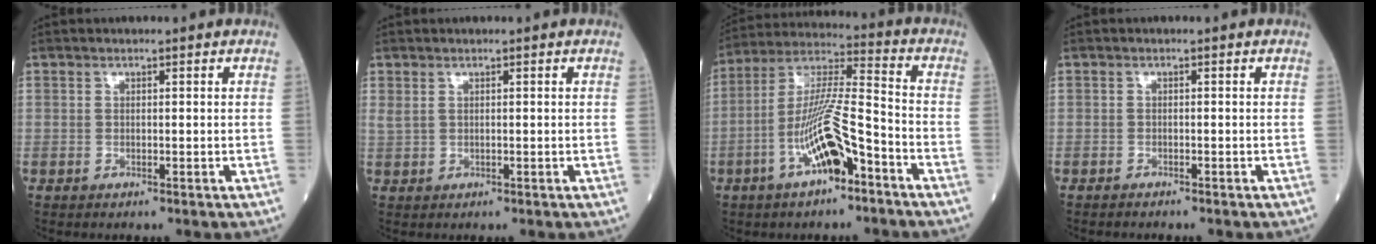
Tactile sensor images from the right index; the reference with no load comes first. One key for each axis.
{"total": 1.0, "fx": 0.5, "fy": 0.0, "fz": 0.8, "tx": -0.031, "ty": 0.004, "tz": 0.018}
{"total": 12.5, "fx": -5.5, "fy": 2.3, "fz": 11.0, "tx": -0.220, "ty": 0.010, "tz": -0.097}
{"total": 0.9, "fx": -0.9, "fy": 0.1, "fz": 0.1, "tx": -0.007, "ty": -0.002, "tz": -0.014}